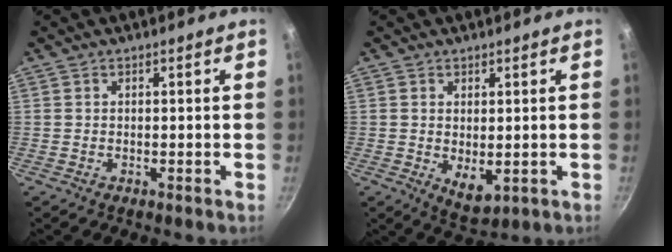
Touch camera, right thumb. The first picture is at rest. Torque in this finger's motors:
{"motor_torque": [-0.31, 0.48, -0.02, 0.00, 0.00]}